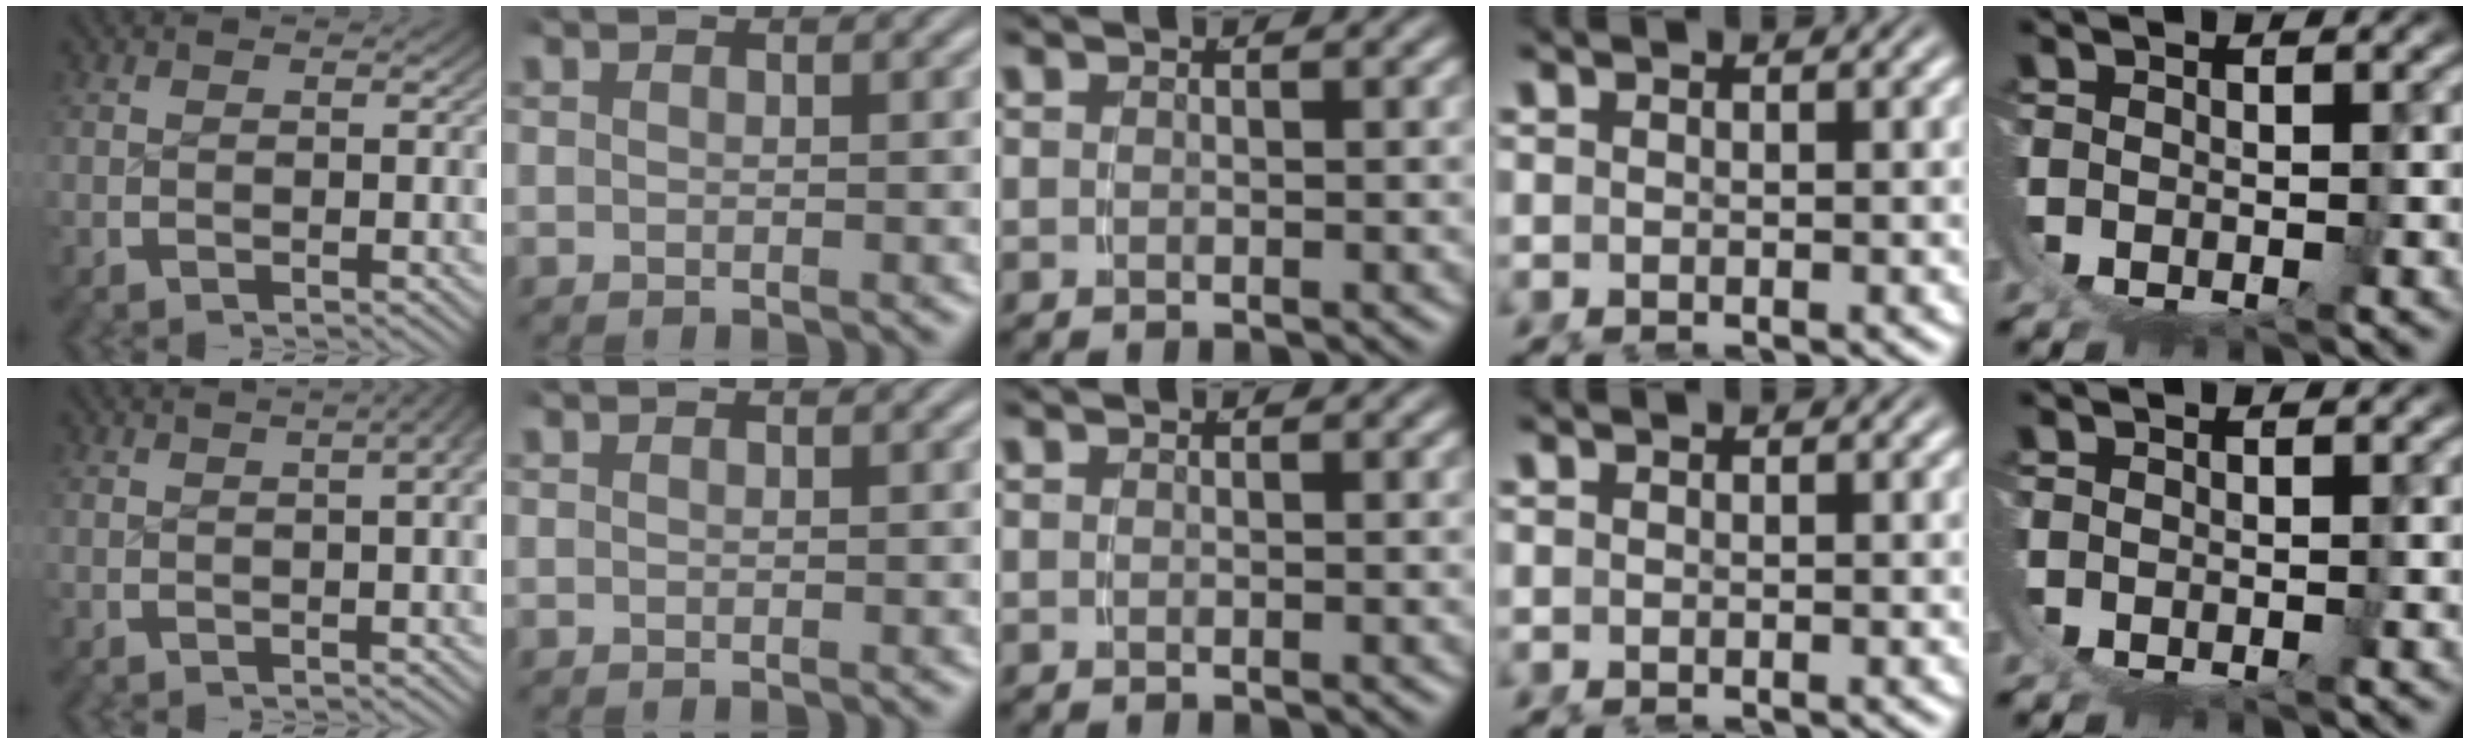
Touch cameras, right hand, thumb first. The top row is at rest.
{"thumb": {"total": 7.5, "force": [2.2, 3.5, 6.2], "torque": [-0.050, 0.043, 0.012]}}